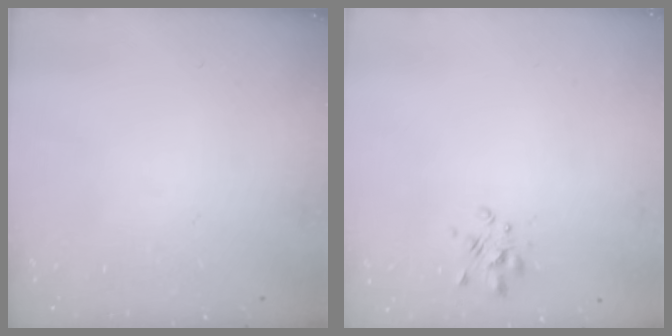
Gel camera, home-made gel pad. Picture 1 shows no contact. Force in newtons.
{"total": 2.3, "press": 2.2, "slide": 0.7}